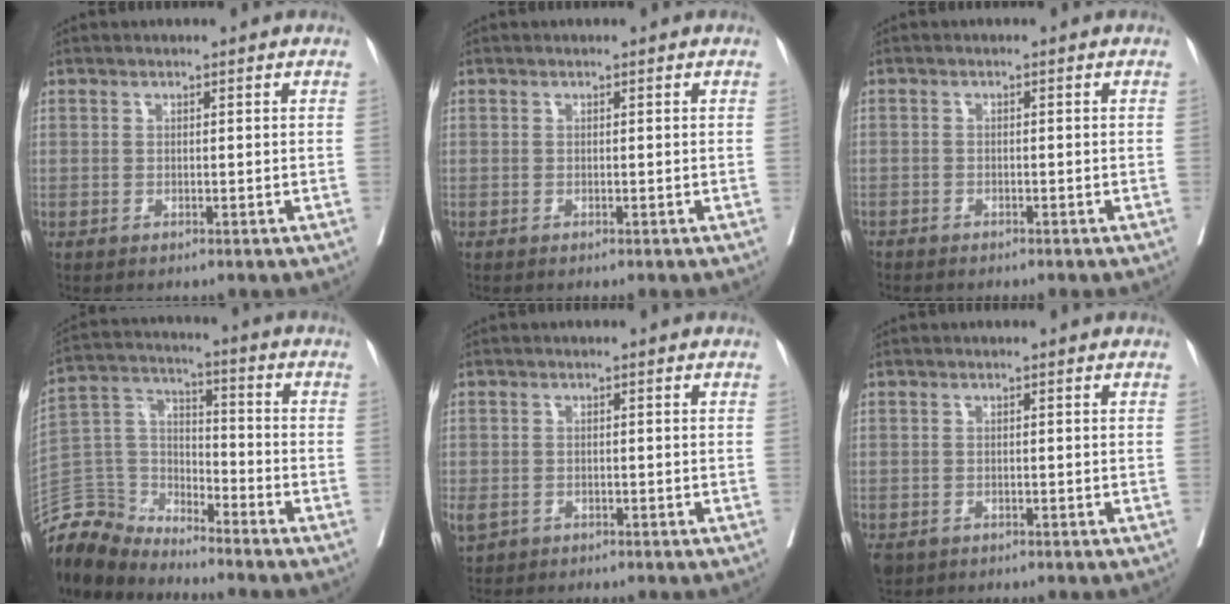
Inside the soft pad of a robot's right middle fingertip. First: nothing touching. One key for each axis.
{"total": 0.0}
{"total": 1.5, "fx": -1.4, "fy": 0.5, "fz": -0.1, "tx": -0.004, "ty": 0.002, "tz": -0.024}
{"total": 10.4, "fx": -10.3, "fy": 1.5, "fz": -0.9, "tx": 0.010, "ty": 0.041, "tz": -0.212}
{"total": 2.4, "fx": -1.6, "fy": 1.6, "fz": 0.9, "tx": -0.032, "ty": 0.001, "tz": -0.024}
{"total": 3.3, "fx": -1.9, "fy": 2.4, "fz": 1.1, "tx": -0.027, "ty": -0.004, "tz": -0.030}